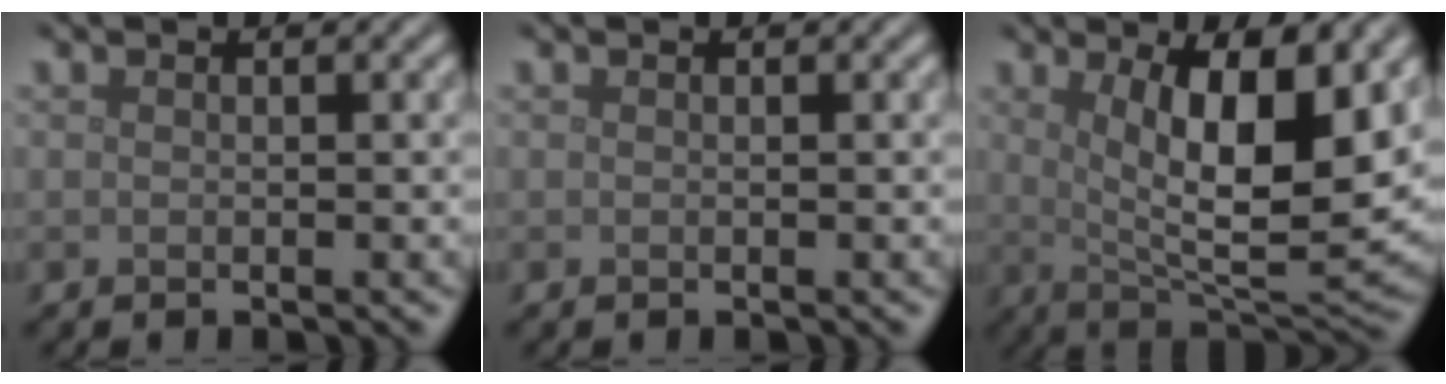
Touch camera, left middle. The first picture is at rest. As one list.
[{"total": 0.0}, {"total": 10.8, "force": [2.6, 3.3, 9.9], "torque": [-0.148, -0.014, 0.048]}]